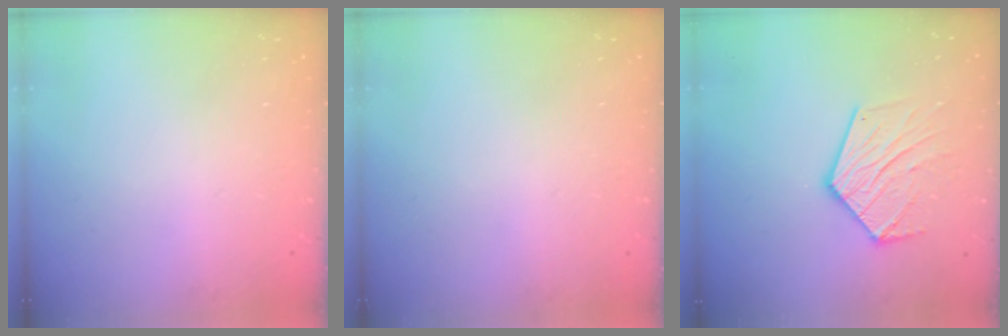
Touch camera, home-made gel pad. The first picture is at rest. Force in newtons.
{"total": 0.0}
{"total": 14.0, "press": 13.9, "slide": 1.0}